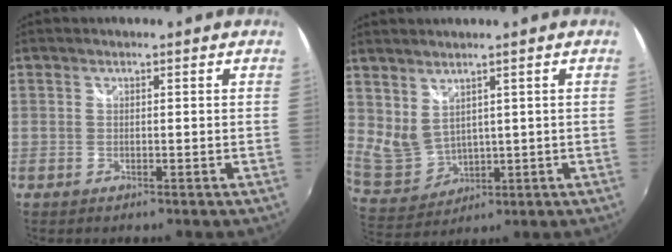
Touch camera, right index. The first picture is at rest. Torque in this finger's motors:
{"motor_torque": [0.60, 0.51, 0.06, 0.05]}